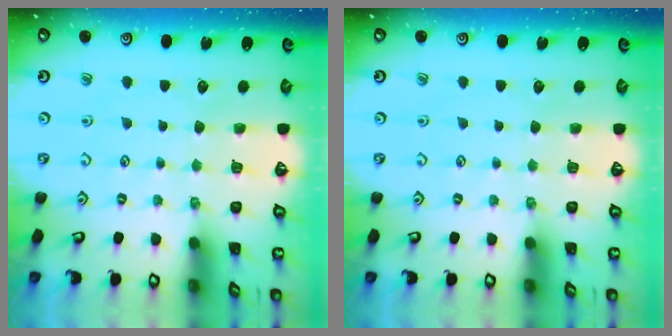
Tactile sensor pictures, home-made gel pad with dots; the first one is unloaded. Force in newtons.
{"total": 0.0}